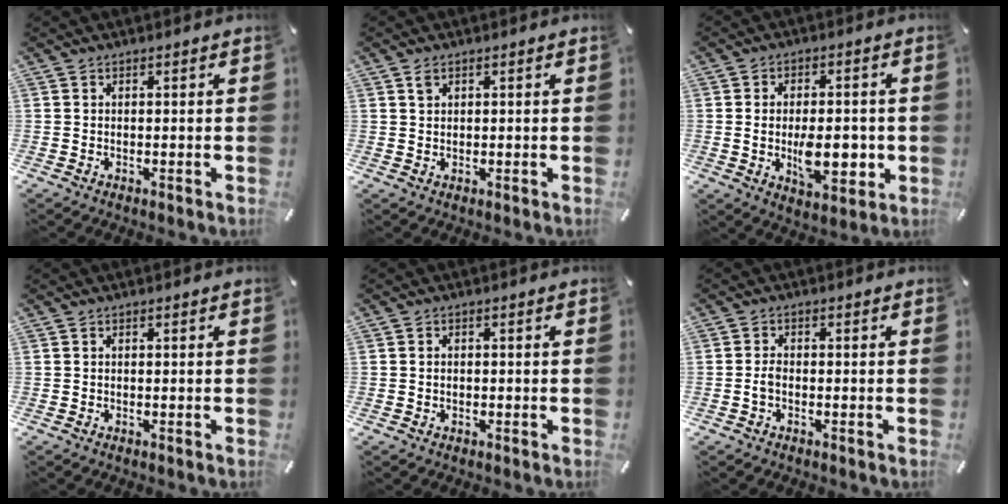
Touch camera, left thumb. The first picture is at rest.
{"total": 1.9, "force": [1.0, 1.3, 0.9], "torque": [-0.021, 0.001, 0.019]}
{"total": 10.8, "force": [-1.2, 6.7, 8.5], "torque": [-0.120, -0.003, -0.021]}
{"total": 0.0}
{"total": 1.2, "force": [-0.2, 0.9, 0.7], "torque": [-0.015, 0.004, -0.005]}
{"total": 2.0, "force": [-0.7, 1.1, 1.5], "torque": [-0.030, 0.005, -0.013]}